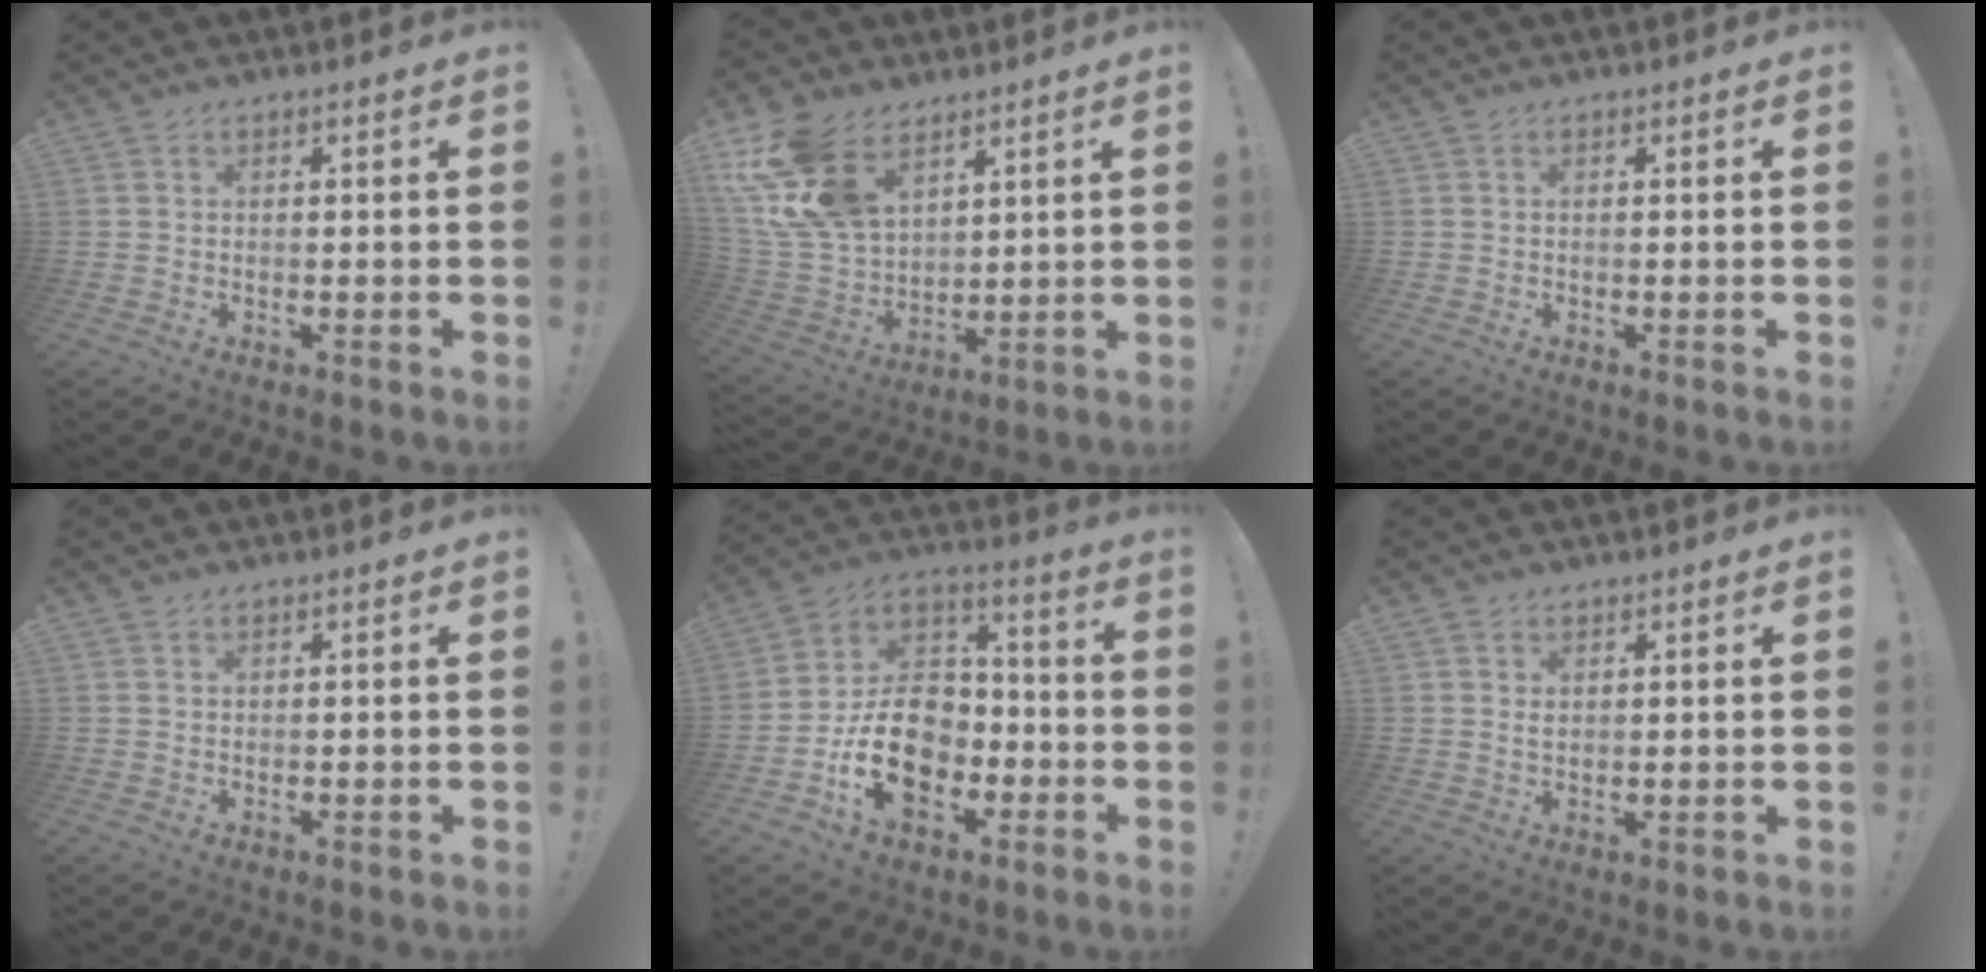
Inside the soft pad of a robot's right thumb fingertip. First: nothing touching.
{"total": 17.9, "force": [9.6, 11.4, 9.9], "torque": [-0.205, -0.051, 0.186]}
{"total": 0.0}
{"total": 0.0}
{"total": 18.2, "force": [-6.2, 13.6, 10.4], "torque": [-0.161, 0.040, -0.096]}
{"total": 1.4, "force": [0.9, 0.9, 0.7], "torque": [-0.008, -0.003, 0.015]}